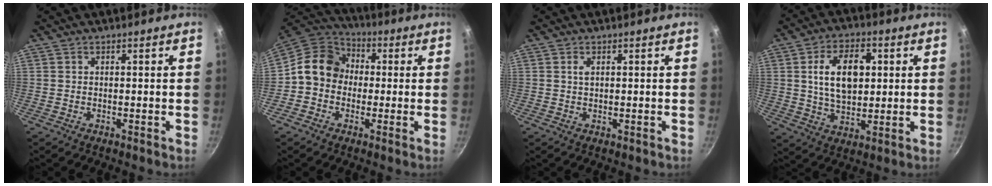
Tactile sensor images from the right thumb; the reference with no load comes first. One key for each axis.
{"total": 11.4, "fx": 0.1, "fy": 9.9, "fz": 5.7, "tx": -0.060, "ty": 0.033, "tz": -0.022}
{"total": 1.3, "fx": 0.4, "fy": 0.6, "fz": 1.0, "tx": -0.018, "ty": 0.000, "tz": 0.008}
{"total": 12.6, "fx": 2.4, "fy": 7.9, "fz": 9.6, "tx": -0.137, "ty": -0.003, "tz": 0.040}